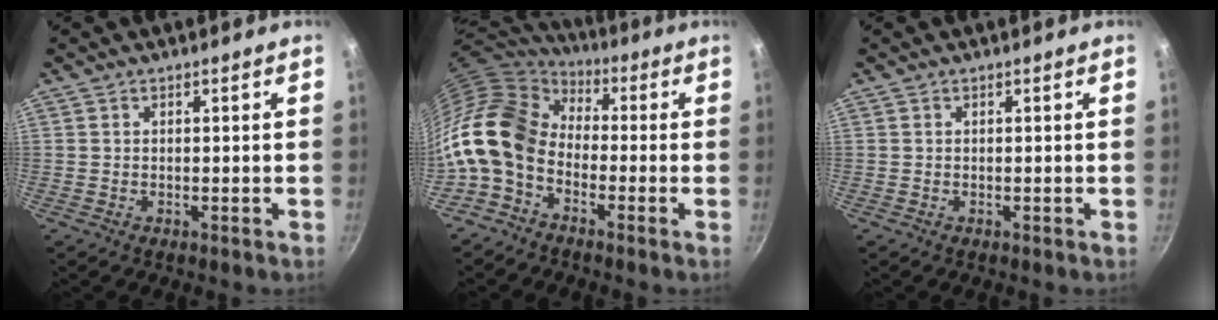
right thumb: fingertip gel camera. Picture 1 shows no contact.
{"total": 14.4, "force": [-2.2, 10.2, 10.0], "torque": [-0.170, 0.031, -0.065]}
{"total": 0.0}